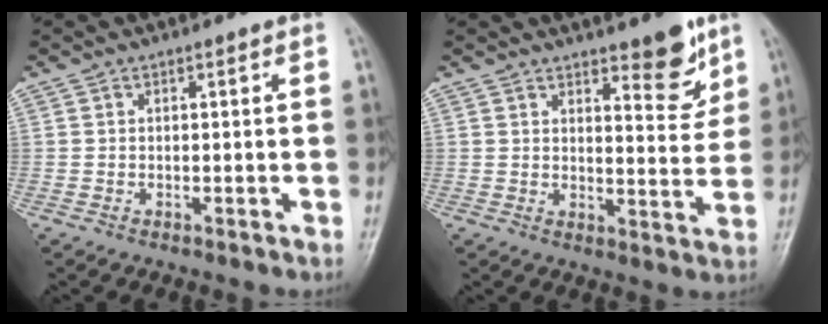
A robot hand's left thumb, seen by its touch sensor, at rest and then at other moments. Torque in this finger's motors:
{"motor_torque": [0.21, 0.18, -0.21, -0.21, 0.08]}